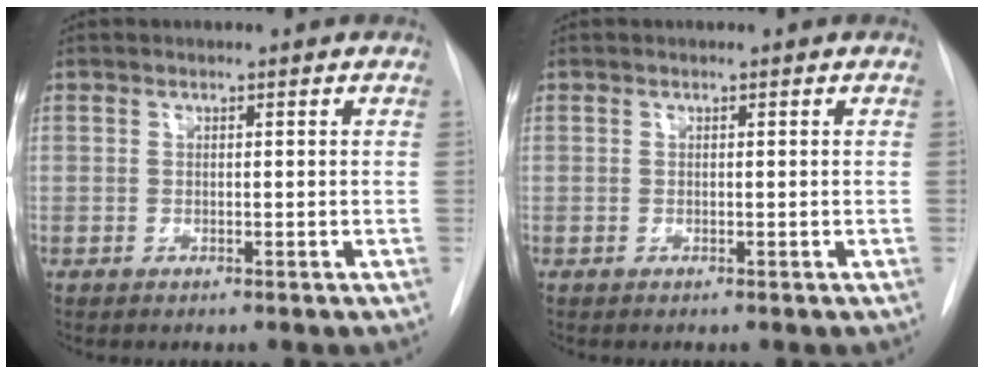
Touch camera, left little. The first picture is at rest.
{"total": 0.0}